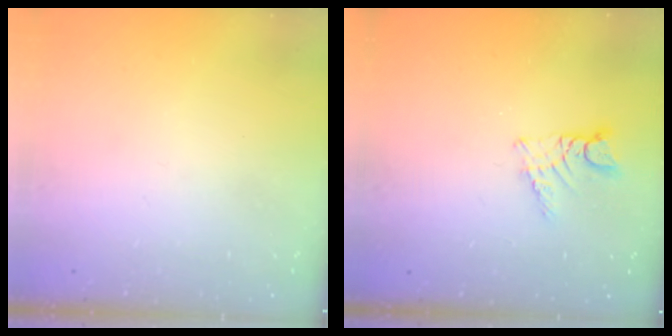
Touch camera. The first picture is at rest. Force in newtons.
{"total": 4.9, "press": 4.8, "slide": 0.4}